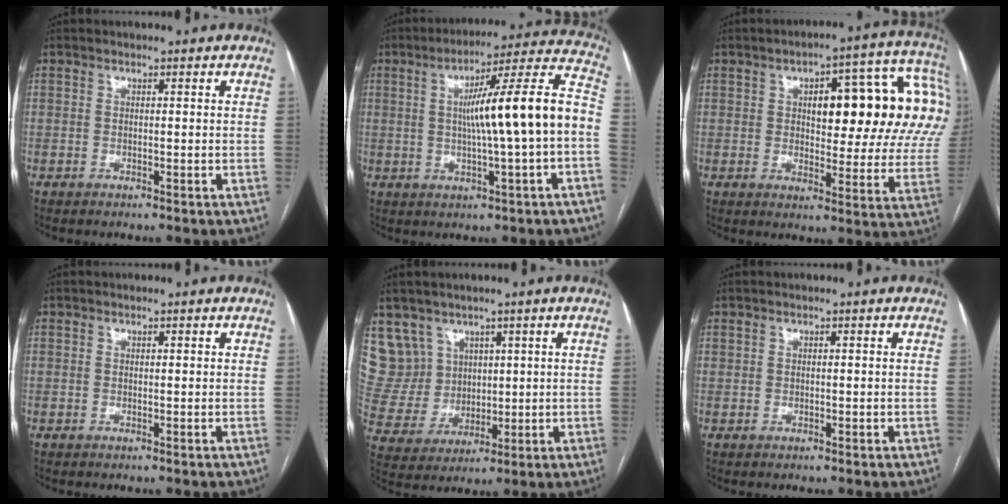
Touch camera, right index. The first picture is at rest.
{"total": 16.2, "force": [-0.4, -0.2, 16.2], "torque": [-0.237, 0.026, -0.008]}
{"total": 21.8, "force": [5.4, 7.2, 19.8], "torque": [-0.212, 0.052, 0.074]}
{"total": 0.0}
{"total": 9.4, "force": [5.5, 7.6, 0.4], "torque": [-0.020, 0.037, 0.127]}
{"total": 0.8, "force": [0.3, 0.5, 0.5], "torque": [-0.008, 0.002, 0.010]}